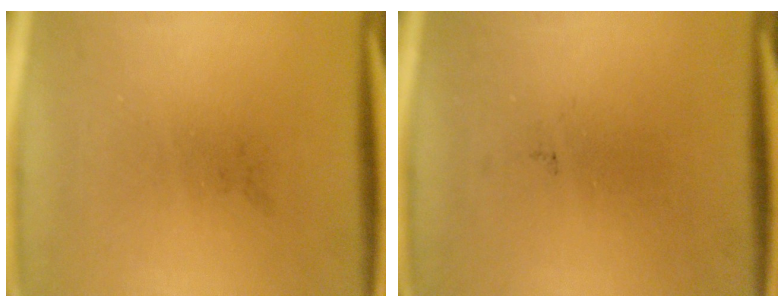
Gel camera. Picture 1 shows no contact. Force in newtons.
{"total": 0.0}